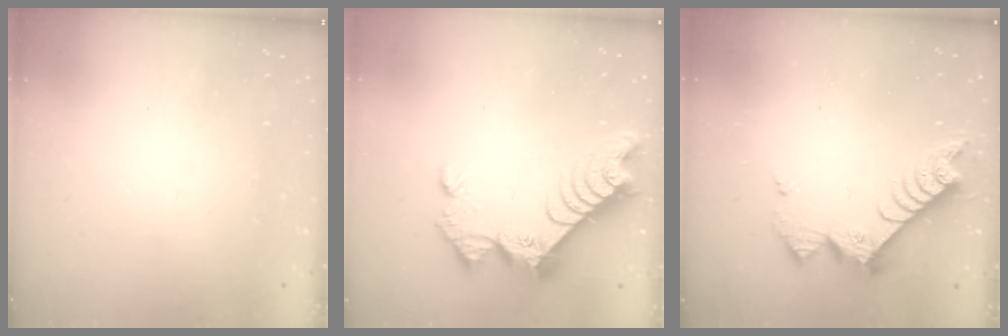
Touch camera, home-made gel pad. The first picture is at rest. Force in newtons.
{"total": 12.7, "press": 12.7, "slide": 0.8}
{"total": 9.0, "press": 9.0, "slide": 0.6}